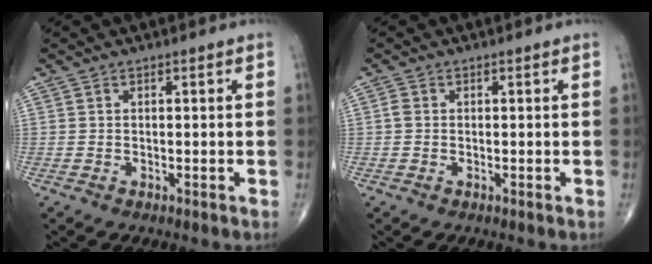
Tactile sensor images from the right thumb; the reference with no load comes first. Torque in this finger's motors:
{"motor_torque": [-0.11, 0.02, 0.10, -0.04, 0.05]}